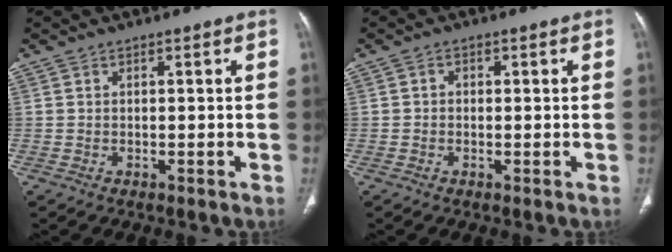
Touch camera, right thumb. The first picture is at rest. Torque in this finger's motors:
{"motor_torque": [-0.64, -0.15, -0.08, 0.19, 0.05]}